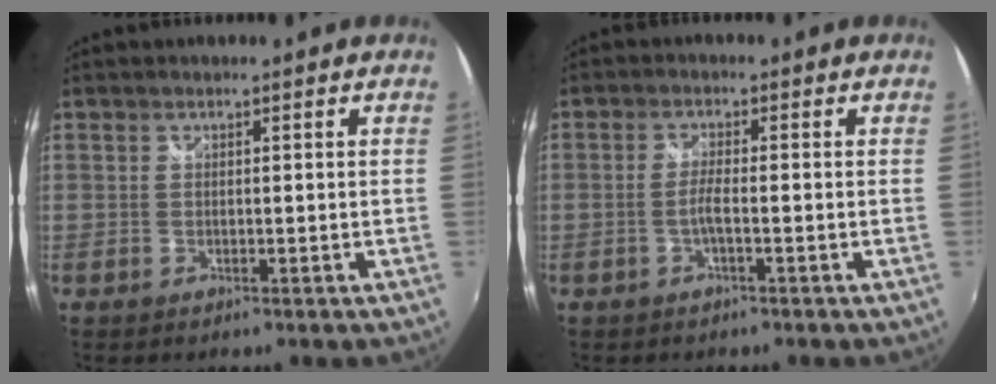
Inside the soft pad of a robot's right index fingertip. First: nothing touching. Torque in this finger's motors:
{"motor_torque": [0.05, 0.22, -0.06, 0.01]}